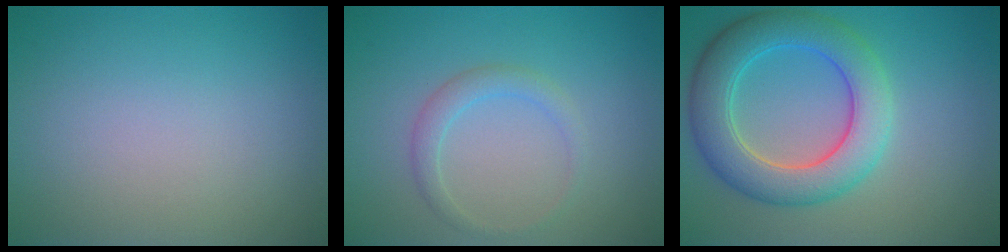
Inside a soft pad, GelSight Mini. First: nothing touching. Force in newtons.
{"total": 1.7, "press": 1.7, "slide": 0.2}
{"total": 6.8, "press": 6.8, "slide": 0.3}